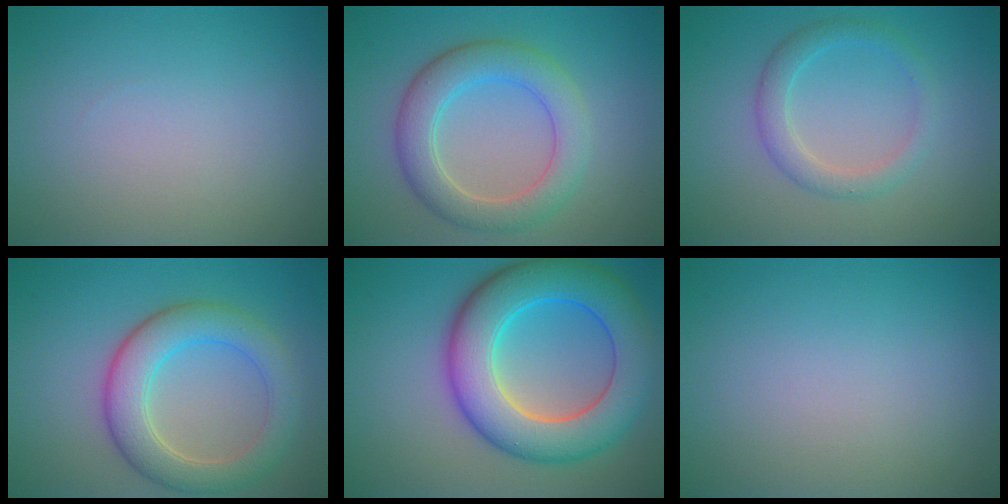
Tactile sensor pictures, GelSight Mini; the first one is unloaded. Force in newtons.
{"total": 5.3, "press": 5.3, "slide": 0.3}
{"total": 2.6, "press": 2.6, "slide": 0.0}
{"total": 5.8, "press": 5.8, "slide": 0.5}
{"total": 10.1, "press": 10.1, "slide": 0.2}
{"total": 0.0}